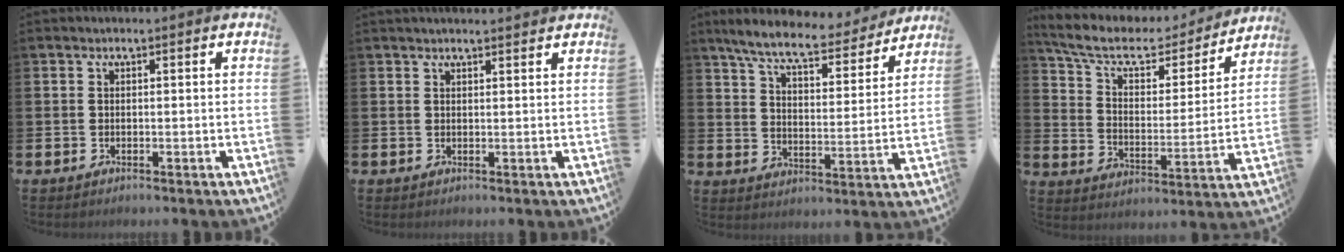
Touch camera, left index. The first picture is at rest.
{"total": 1.5, "force": [1.5, 0.0, 0.2], "torque": [0.006, -0.007, 0.024]}
{"total": 8.4, "force": [7.6, 1.2, 3.4], "torque": [-0.097, -0.041, 0.131]}
{"total": 9.3, "force": [7.7, 3.5, 3.8], "torque": [-0.111, -0.046, 0.129]}